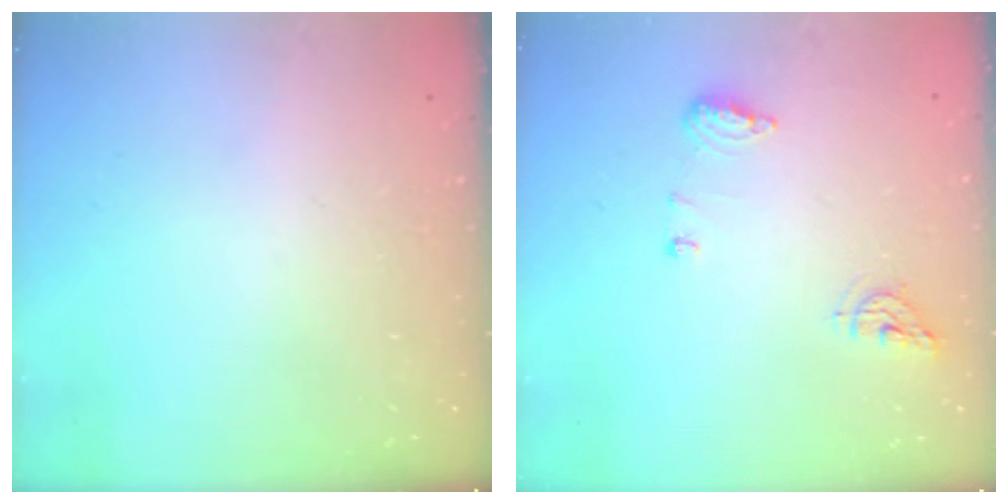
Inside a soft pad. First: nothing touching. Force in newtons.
{"total": 7.9, "press": 7.8, "slide": 1.5}